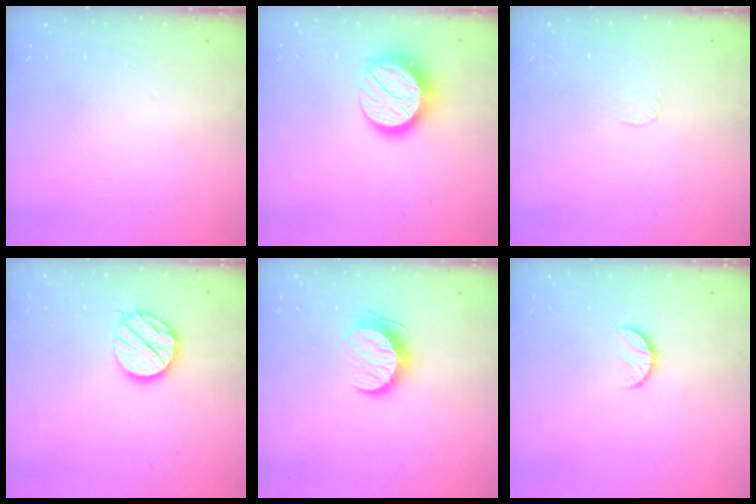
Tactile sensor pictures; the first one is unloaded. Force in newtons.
{"total": 14.5, "press": 14.5, "slide": 0.8}
{"total": 4.1, "press": 4.1, "slide": 0.4}
{"total": 12.6, "press": 12.6, "slide": 0.8}
{"total": 10.1, "press": 10.1, "slide": 0.4}
{"total": 5.7, "press": 5.7, "slide": 0.6}